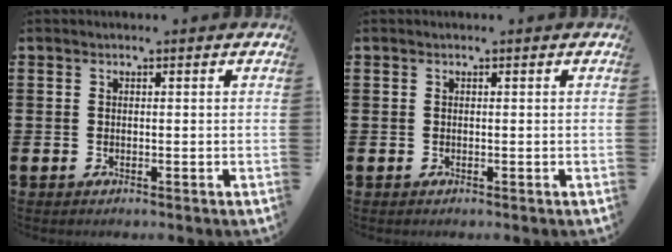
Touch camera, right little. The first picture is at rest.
{"total": 0.0}